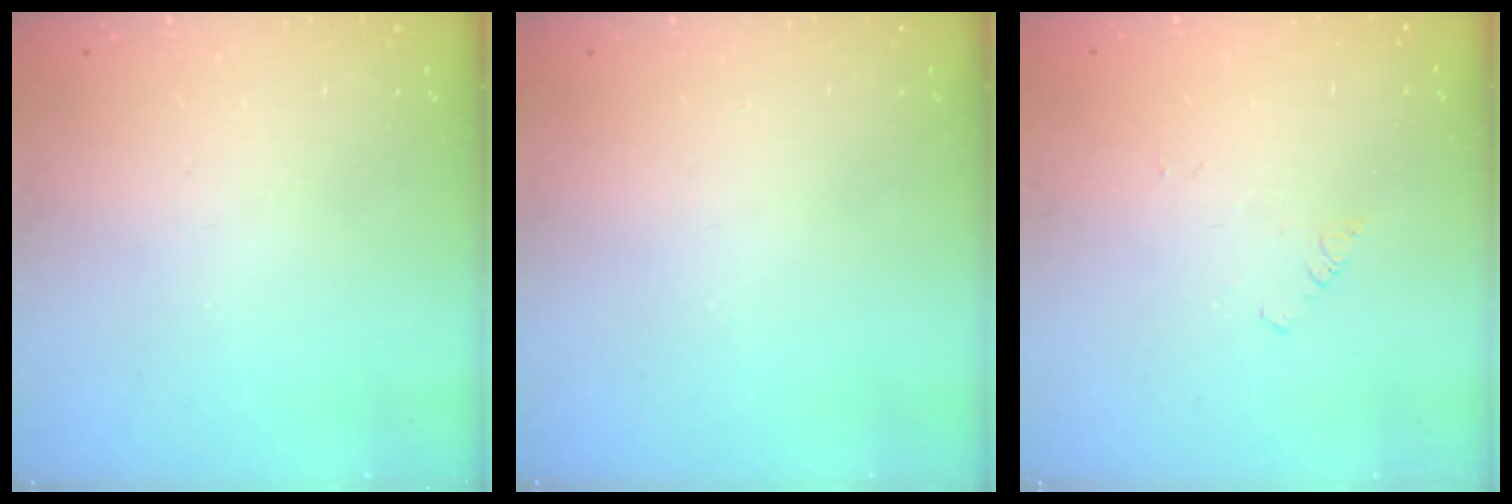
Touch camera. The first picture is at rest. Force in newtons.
{"total": 0.0}
{"total": 1.0, "press": 0.9, "slide": 0.2}